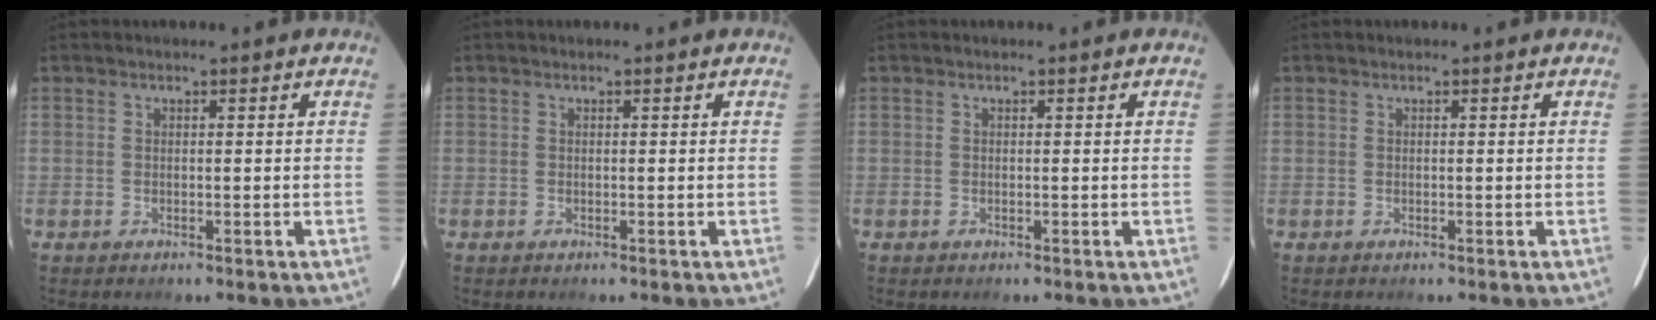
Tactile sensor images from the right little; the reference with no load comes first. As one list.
[{"total": 0.0}, {"total": 0.0}, {"total": 0.0}]